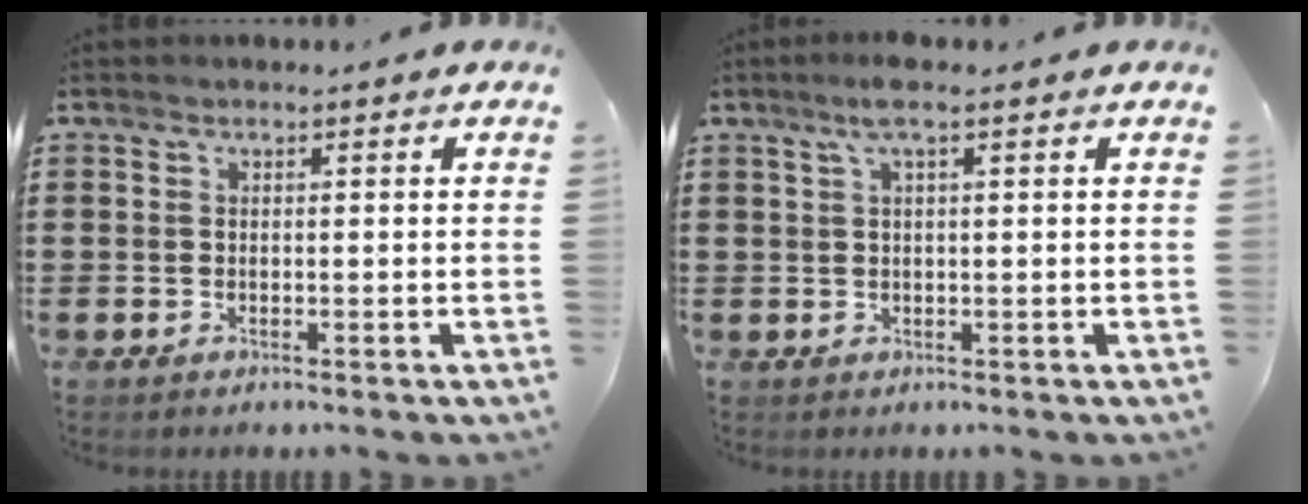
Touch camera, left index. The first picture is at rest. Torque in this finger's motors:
{"motor_torque": [0.80, -0.79, 0.15, 0.08]}